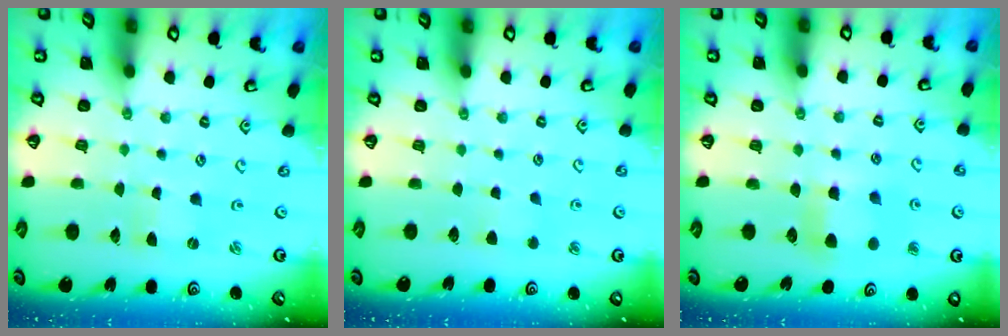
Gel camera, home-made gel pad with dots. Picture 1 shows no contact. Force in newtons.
{"total": 2.5, "press": 2.4, "slide": 0.7}
{"total": 5.9, "press": 5.9, "slide": 0.3}